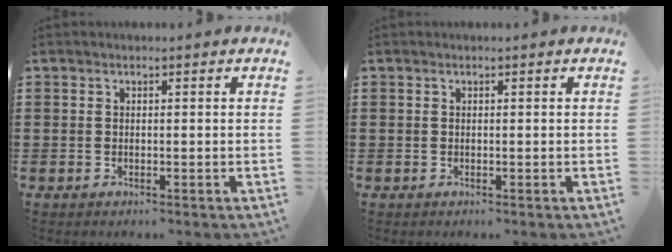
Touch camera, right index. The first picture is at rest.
{"total": 0.0}